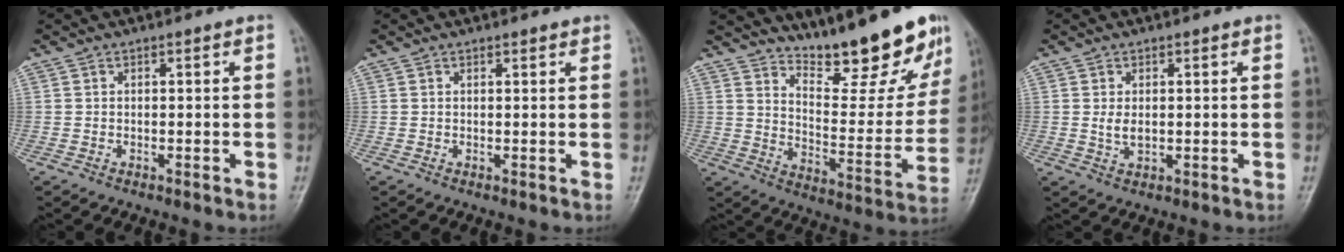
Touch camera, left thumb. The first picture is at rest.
{"total": 1.0, "force": [0.9, 0.3, 0.4], "torque": [-0.002, -0.003, 0.010]}
{"total": 19.9, "force": [16.1, 5.0, 10.5], "torque": [-0.109, -0.115, 0.236]}
{"total": 2.4, "force": [0.4, 1.5, 1.9], "torque": [-0.032, -0.006, 0.011]}